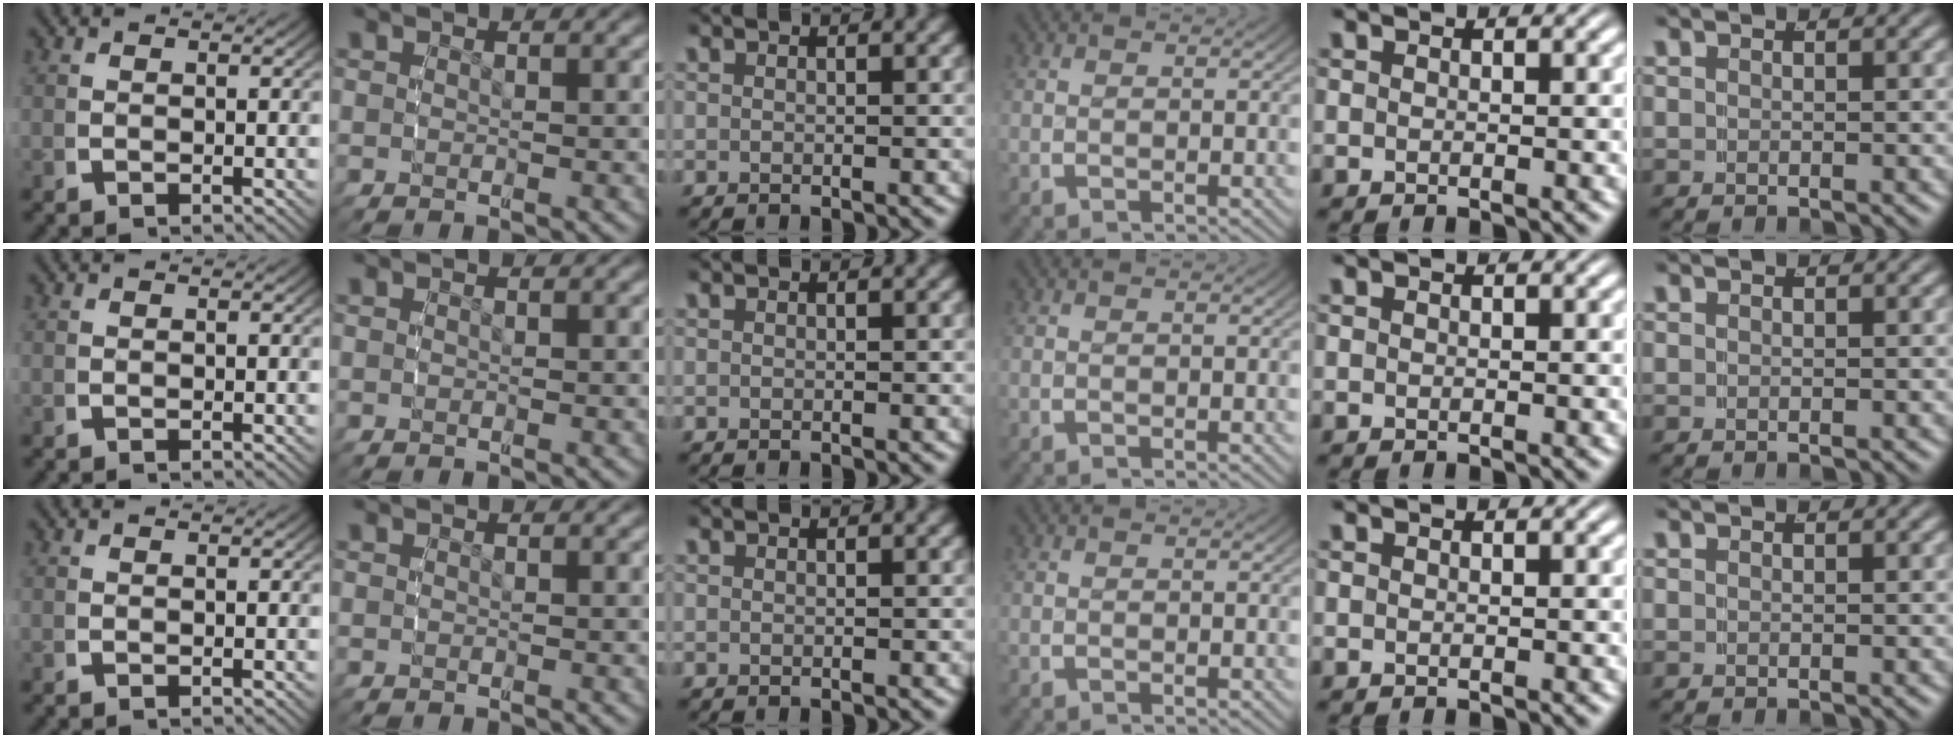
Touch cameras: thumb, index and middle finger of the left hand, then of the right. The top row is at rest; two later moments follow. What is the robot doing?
{"motion": "reach", "object": "coat"}